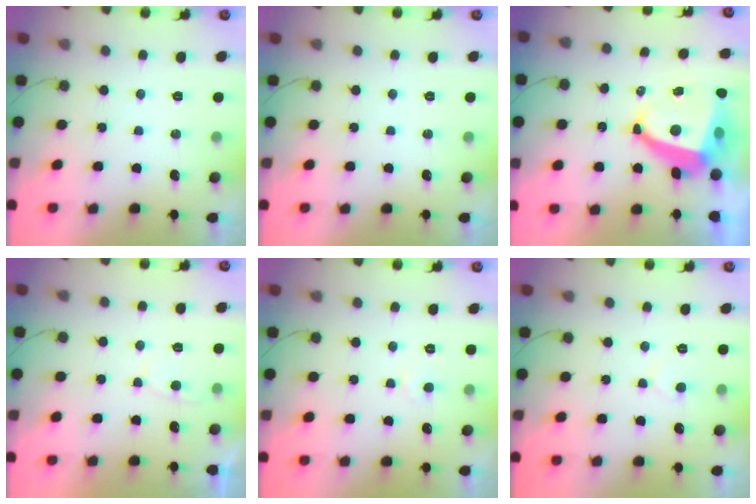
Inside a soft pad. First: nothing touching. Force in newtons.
{"total": 0.0}
{"total": 9.2, "press": 9.2, "slide": 0.9}
{"total": 2.4, "press": 2.4, "slide": 0.4}
{"total": 2.6, "press": 2.6, "slide": 0.3}
{"total": 4.4, "press": 4.3, "slide": 0.5}